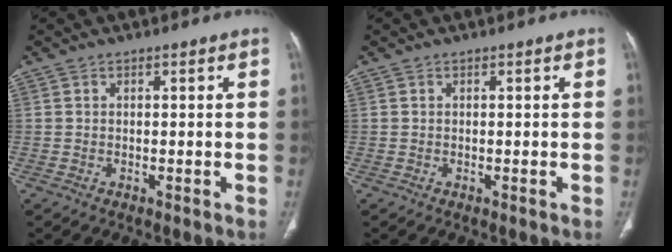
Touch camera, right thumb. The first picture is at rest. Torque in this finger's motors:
{"motor_torque": [0.00, 0.00, -0.08, -0.08, 0.01]}